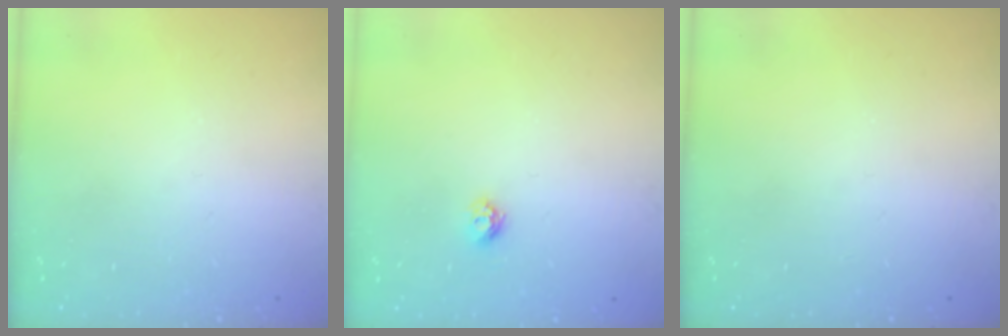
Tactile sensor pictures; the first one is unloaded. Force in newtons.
{"total": 4.6, "press": 4.5, "slide": 0.6}
{"total": 0.0}